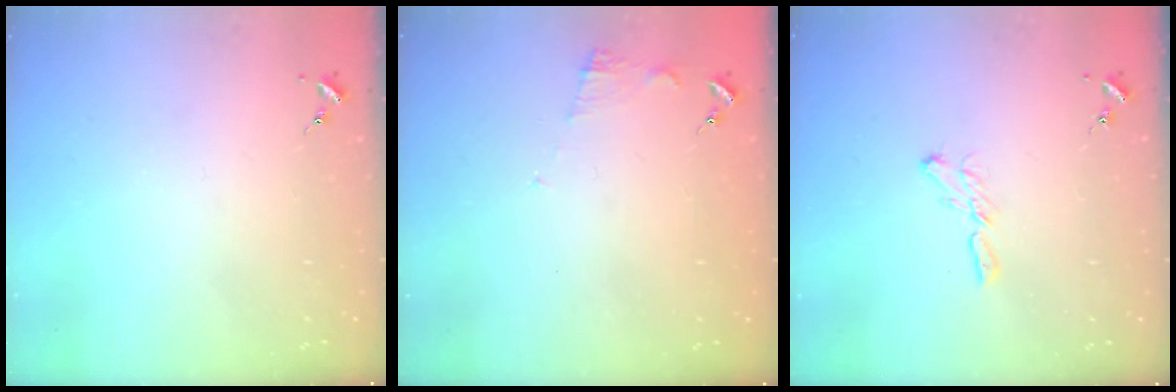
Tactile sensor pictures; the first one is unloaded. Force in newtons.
{"total": 6.7, "press": 6.7, "slide": 0.5}
{"total": 5.6, "press": 5.6, "slide": 0.2}